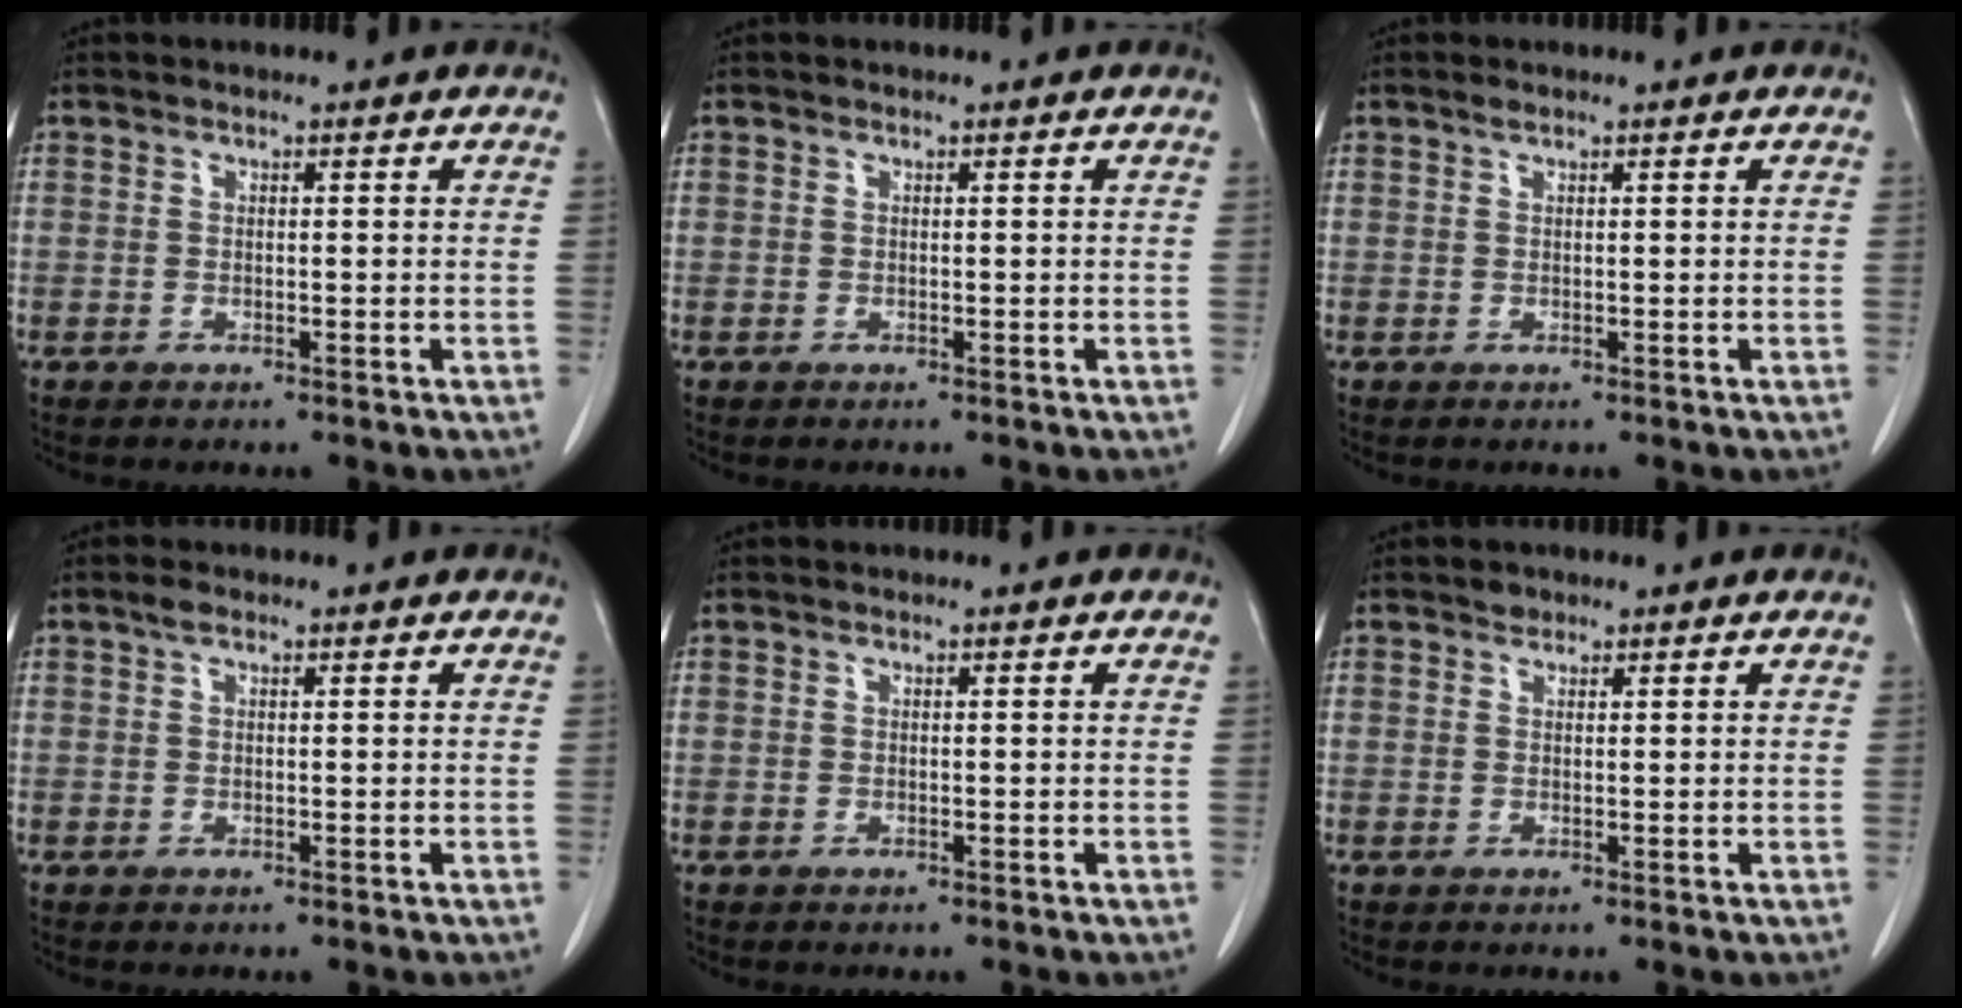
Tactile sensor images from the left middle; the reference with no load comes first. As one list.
[{"total": 0.0}, {"total": 0.6, "force": [0.5, 0.0, 0.3], "torque": [-0.012, 0.000, 0.011]}, {"total": 1.1, "force": [0.7, 0.3, 0.7], "torque": [-0.015, 0.008, 0.013]}, {"total": 0.0}, {"total": 0.9, "force": [0.8, 0.5, 0.1], "torque": [-0.001, -0.001, 0.010]}]